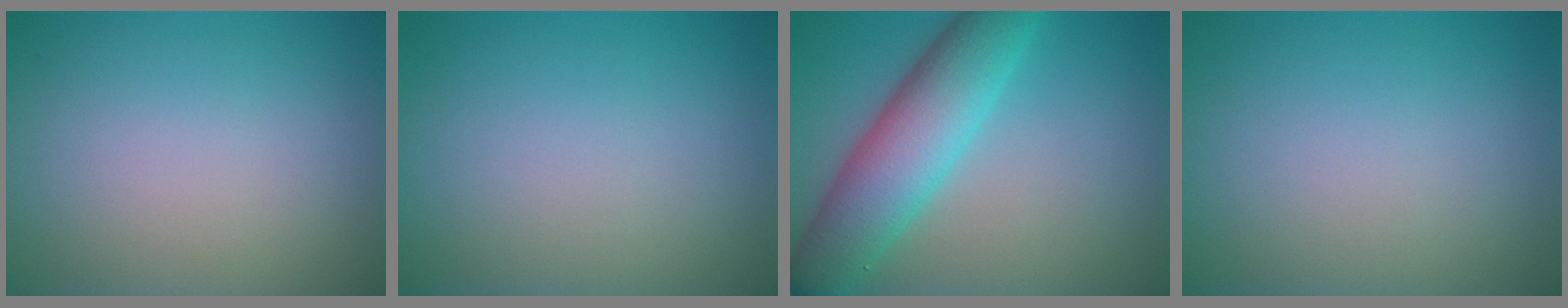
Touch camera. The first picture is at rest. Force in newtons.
{"total": 0.0}
{"total": 8.0, "press": 8.0, "slide": 0.1}
{"total": 0.0}